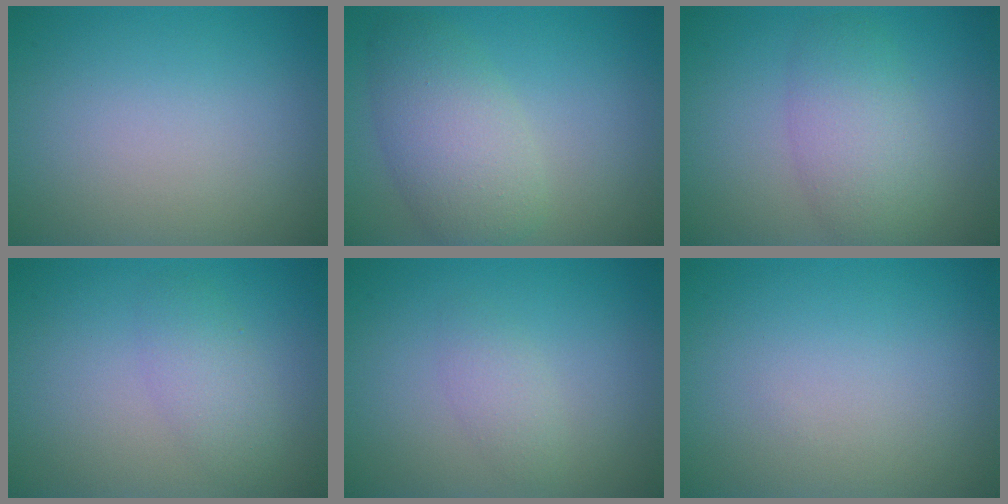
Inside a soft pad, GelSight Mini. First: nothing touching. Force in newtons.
{"total": 5.0, "press": 5.0, "slide": 0.2}
{"total": 4.2, "press": 4.2, "slide": 0.0}
{"total": 2.4, "press": 2.4, "slide": 0.1}
{"total": 1.5, "press": 1.5, "slide": 0.1}
{"total": 0.0}